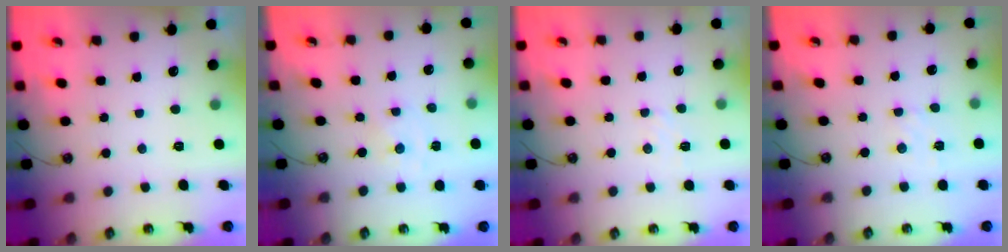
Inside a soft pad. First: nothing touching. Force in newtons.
{"total": 0.0}
{"total": 4.6, "press": 4.6, "slide": 0.6}
{"total": 2.9, "press": 2.9, "slide": 0.5}